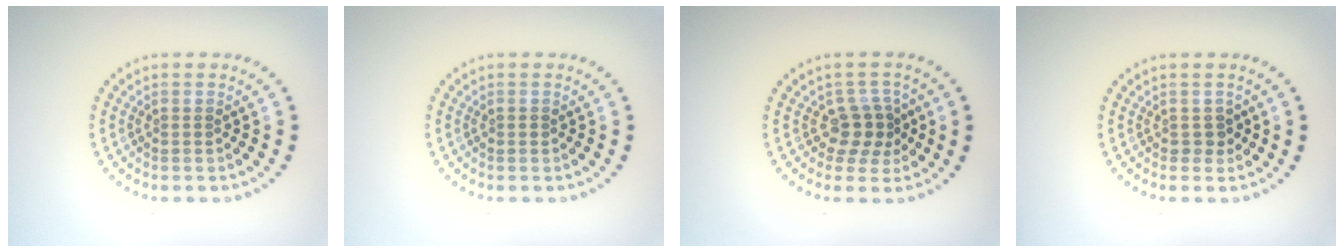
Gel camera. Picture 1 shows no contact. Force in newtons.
{"total": 0.5, "press": 0.5, "slide": 0.2}
{"total": 2.6, "press": 2.2, "slide": 1.4}
{"total": 1.1, "press": 1.0, "slide": 0.6}